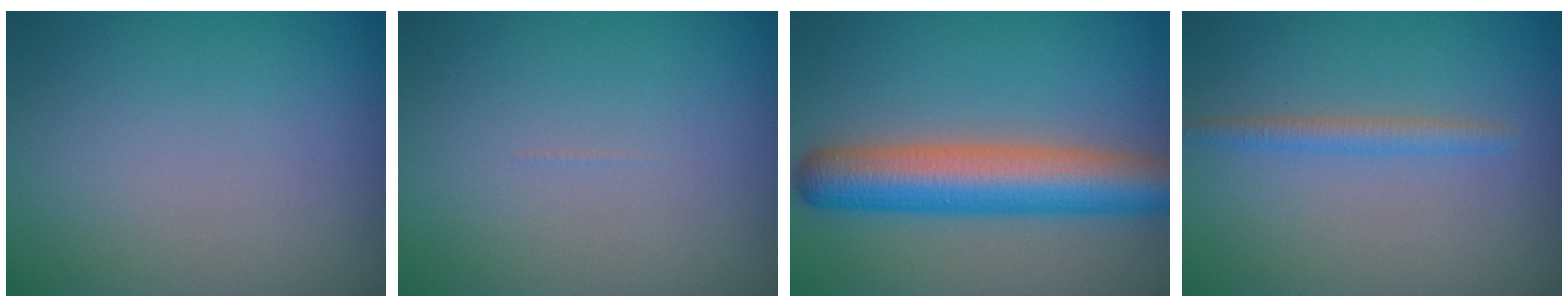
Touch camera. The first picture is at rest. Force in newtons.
{"total": 0.0}
{"total": 8.0, "press": 8.0, "slide": 0.3}
{"total": 1.6, "press": 1.6, "slide": 0.0}